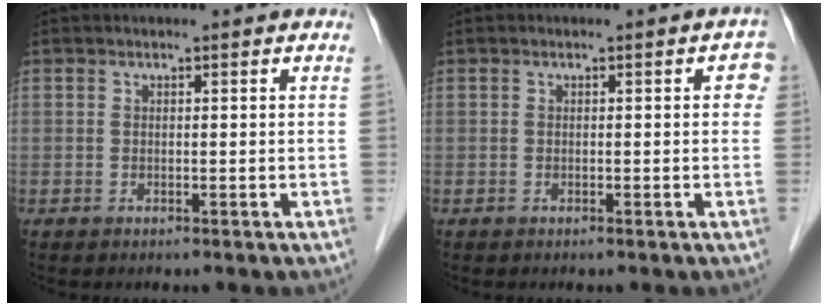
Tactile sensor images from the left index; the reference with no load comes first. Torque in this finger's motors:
{"motor_torque": [0.66, -0.13, 0.20, 0.03]}